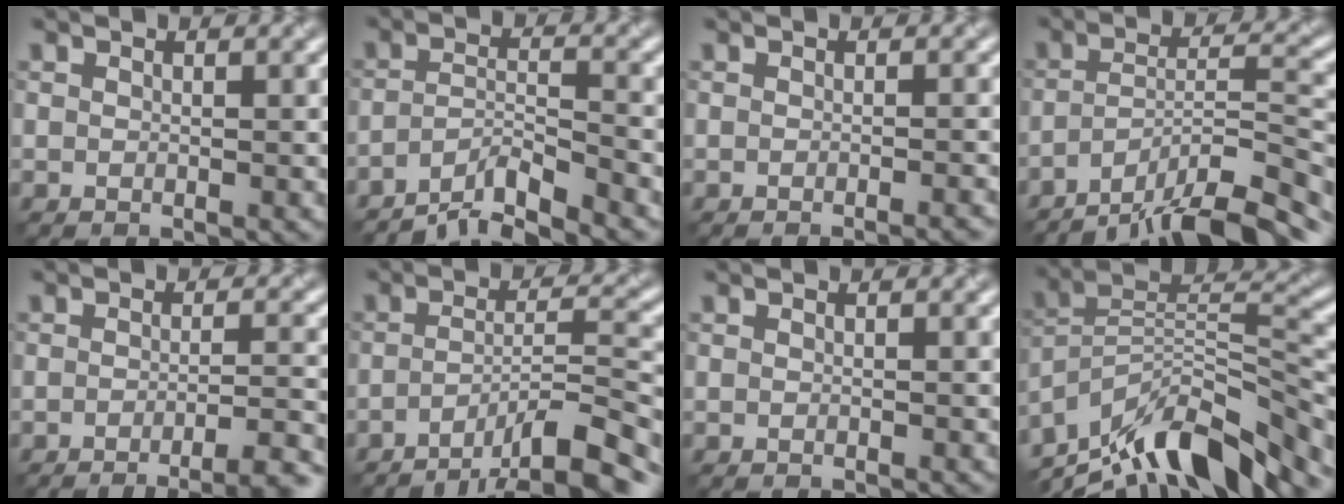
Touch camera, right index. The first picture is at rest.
{"total": 5.2, "force": [-4.6, 0.8, 2.3], "torque": [-0.029, 0.010, -0.084]}
{"total": 2.9, "force": [-2.0, 0.9, 2.0], "torque": [-0.009, 0.013, -0.026]}
{"total": 12.4, "force": [-9.8, 2.9, 6.9], "torque": [-0.109, 0.028, -0.157]}
{"total": 6.2, "force": [-3.9, 1.3, 4.6], "torque": [-0.061, 0.006, -0.050]}
{"total": 9.9, "force": [-7.2, 2.0, 6.5], "torque": [-0.087, 0.021, -0.113]}
{"total": 0.0}
{"total": 12.1, "force": [-9.5, 3.9, 6.5], "torque": [-0.121, 0.029, -0.169]}